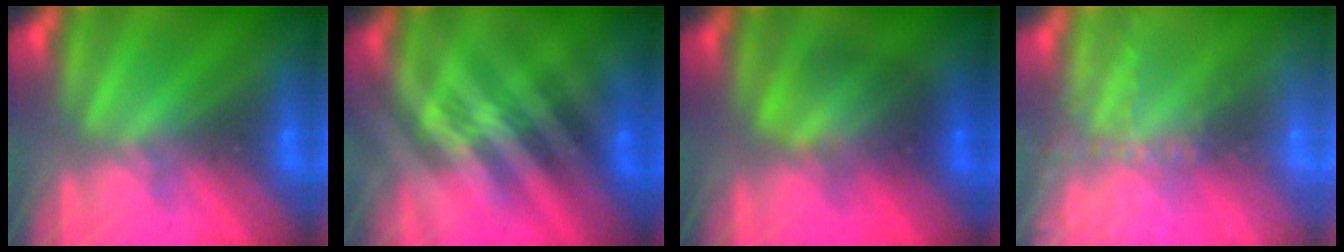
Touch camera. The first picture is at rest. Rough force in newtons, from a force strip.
{"total": 2.4}
{"total": 2.1}
{"total": 10.8}